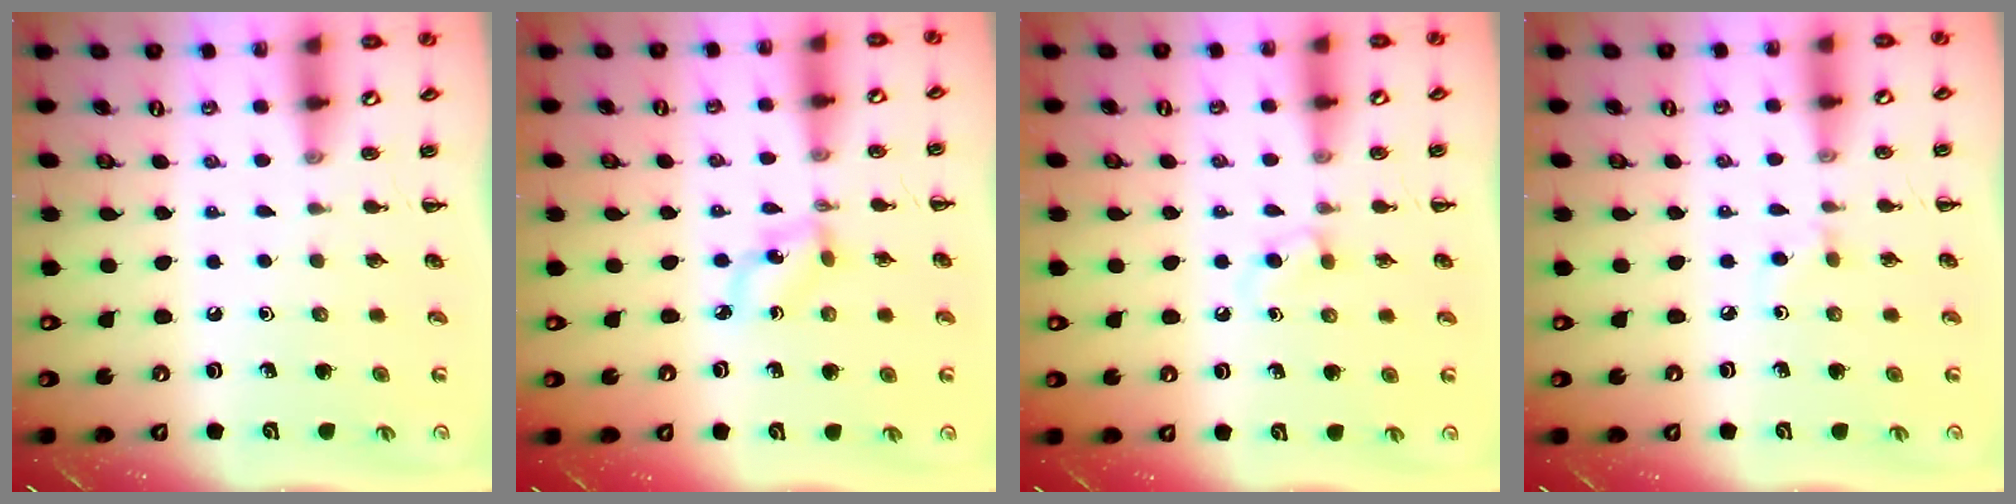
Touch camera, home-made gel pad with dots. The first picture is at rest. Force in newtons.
{"total": 2.8, "press": 2.7, "slide": 0.8}
{"total": 2.9, "press": 2.6, "slide": 1.3}
{"total": 2.7, "press": 2.5, "slide": 1.0}